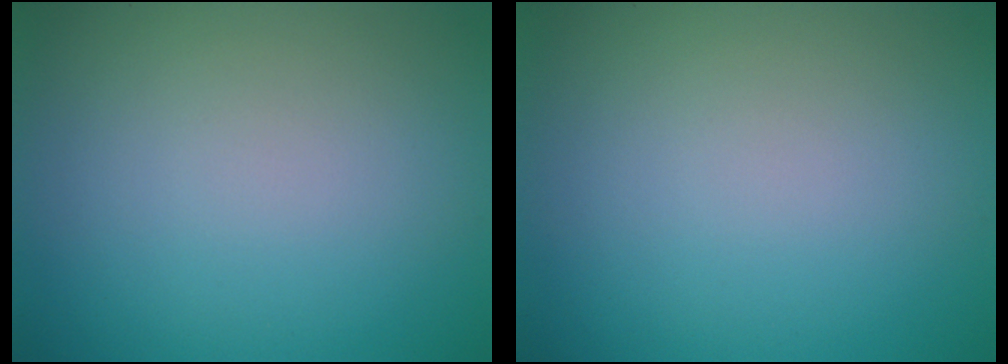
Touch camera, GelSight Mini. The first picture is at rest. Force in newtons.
{"total": 0.0}